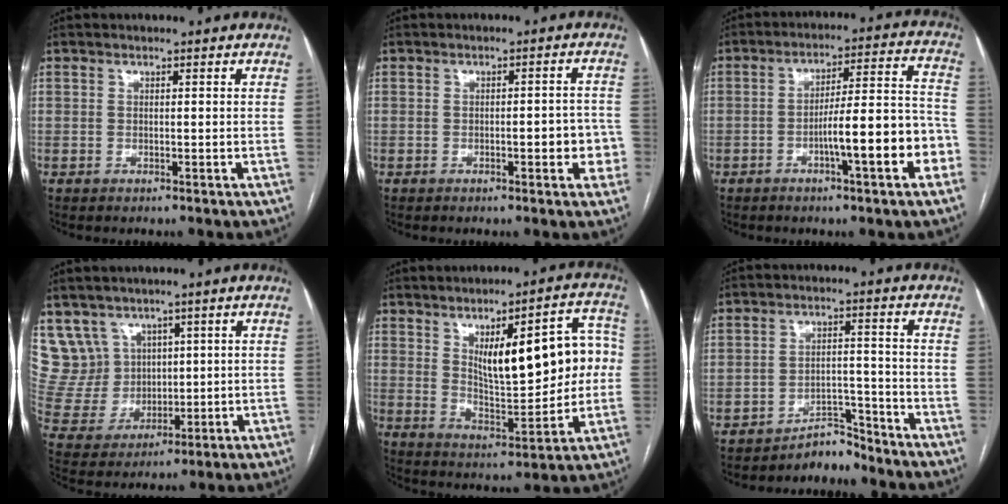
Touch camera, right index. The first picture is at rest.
{"total": 4.6, "force": [-1.5, 1.6, 4.1], "torque": [-0.040, 0.012, -0.016]}
{"total": 12.6, "force": [-4.7, 1.3, 11.7], "torque": [-0.162, 0.024, -0.065]}
{"total": 8.8, "force": [5.4, 7.0, 0.5], "torque": [-0.024, 0.038, 0.126]}
{"total": 16.8, "force": [3.0, 5.6, 15.5], "torque": [-0.209, 0.029, 0.058]}
{"total": 4.4, "force": [-4.2, 0.9, -0.2], "torque": [0.012, 0.014, -0.068]}